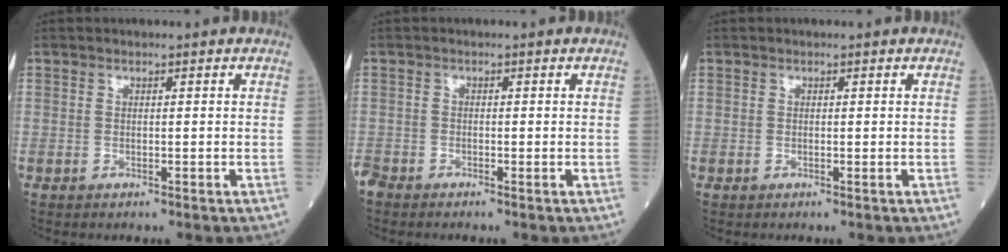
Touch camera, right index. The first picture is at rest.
{"total": 2.1, "force": [-2.0, 0.5, 0.3], "torque": [-0.009, -0.007, -0.038]}
{"total": 0.0}